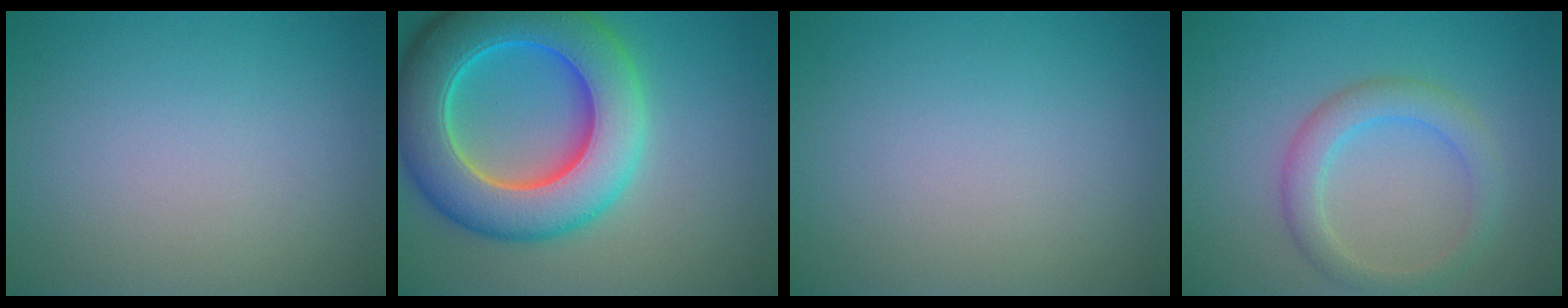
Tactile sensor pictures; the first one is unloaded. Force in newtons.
{"total": 11.7, "press": 11.7, "slide": 0.2}
{"total": 0.0}
{"total": 3.1, "press": 3.1, "slide": 0.1}